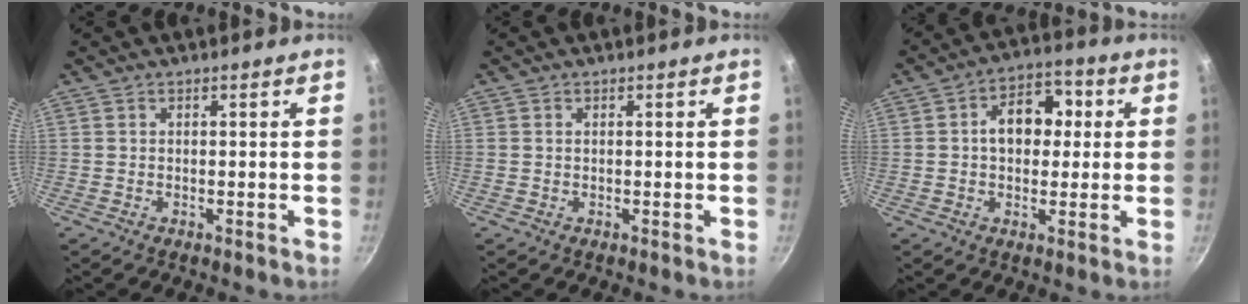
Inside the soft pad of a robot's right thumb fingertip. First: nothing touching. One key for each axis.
{"total": 0.0}
{"total": 10.1, "fx": 1.2, "fy": 7.2, "fz": 7.0, "tx": -0.058, "ty": 0.022, "tz": 0.004}